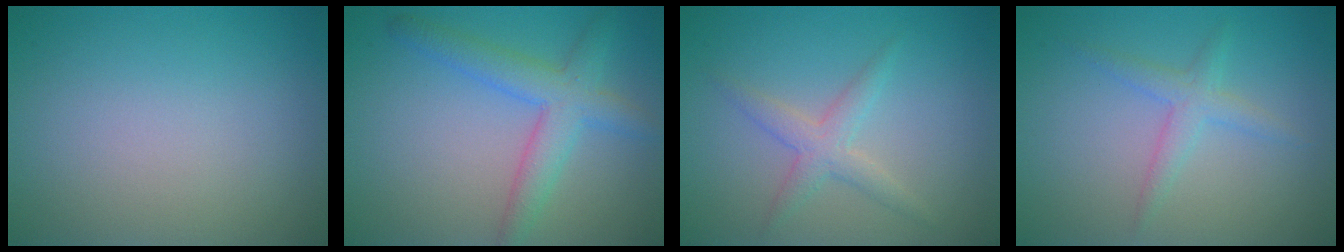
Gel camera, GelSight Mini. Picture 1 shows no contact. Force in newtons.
{"total": 4.2, "press": 4.2, "slide": 0.1}
{"total": 2.3, "press": 2.3, "slide": 0.1}
{"total": 2.0, "press": 2.0, "slide": 0.1}